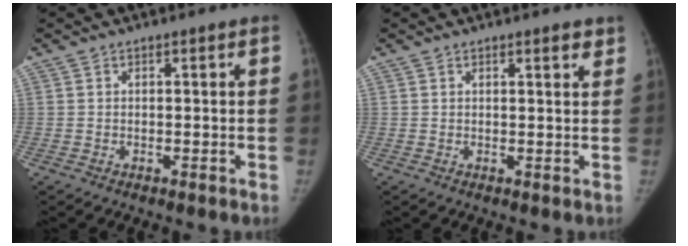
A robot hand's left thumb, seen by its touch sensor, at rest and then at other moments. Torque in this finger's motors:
{"motor_torque": [0.06, 0.14, 0.27, -0.04, 0.06]}